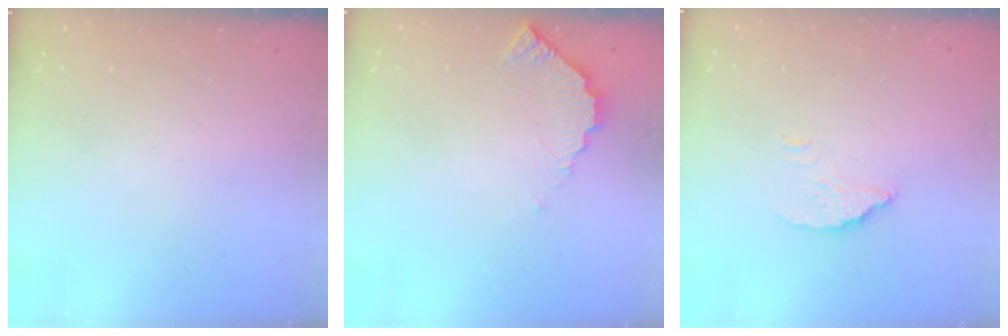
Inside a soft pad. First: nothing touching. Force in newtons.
{"total": 4.8, "press": 4.8, "slide": 0.3}
{"total": 3.6, "press": 3.6, "slide": 0.3}